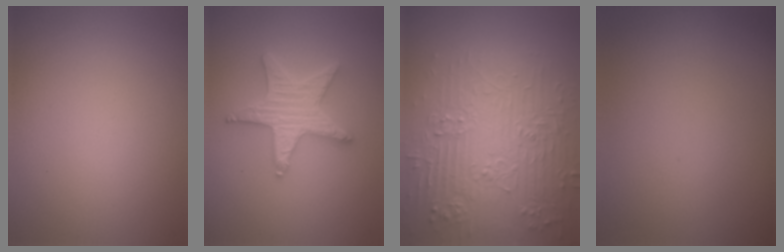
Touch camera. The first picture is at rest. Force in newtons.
{"total": 5.1, "press": 5.0, "slide": 0.9}
{"total": 8.0, "press": 6.2, "slide": 5.0}
{"total": 0.0}